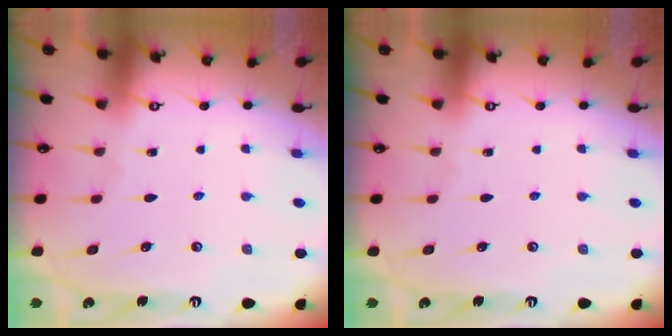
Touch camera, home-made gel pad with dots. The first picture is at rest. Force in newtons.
{"total": 0.0}